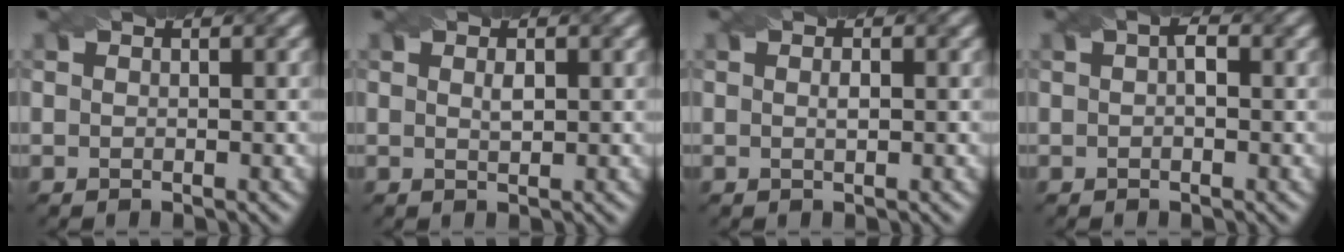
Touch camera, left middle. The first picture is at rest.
{"total": 1.0, "force": [0.3, 0.3, 0.9], "torque": [-0.018, 0.001, 0.007]}
{"total": 0.8, "force": [0.0, 0.2, 0.8], "torque": [-0.013, -0.001, 0.003]}
{"total": 1.3, "force": [0.0, 0.6, 1.2], "torque": [-0.022, 0.005, 0.001]}